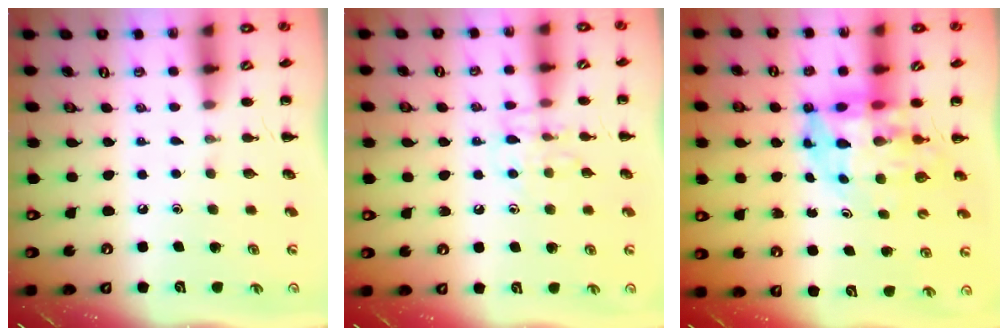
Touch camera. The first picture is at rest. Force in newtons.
{"total": 8.0, "press": 8.0, "slide": 0.7}
{"total": 9.9, "press": 9.2, "slide": 3.6}